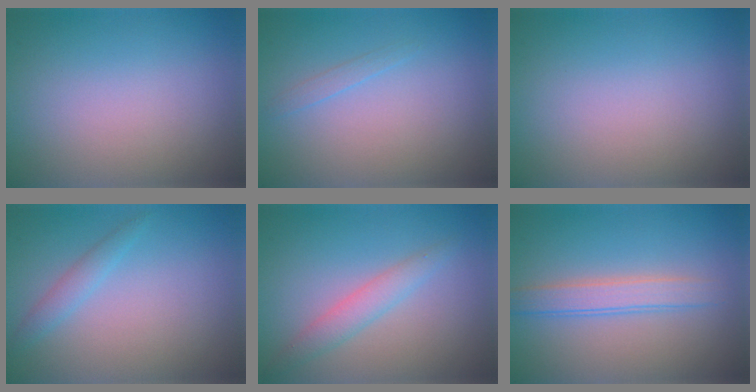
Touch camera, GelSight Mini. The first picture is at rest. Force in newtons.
{"total": 0.7, "press": 0.7, "slide": 0.1}
{"total": 0.0}
{"total": 1.5, "press": 1.5, "slide": 0.1}
{"total": 2.1, "press": 2.1, "slide": 0.1}
{"total": 2.5, "press": 2.5, "slide": 0.2}